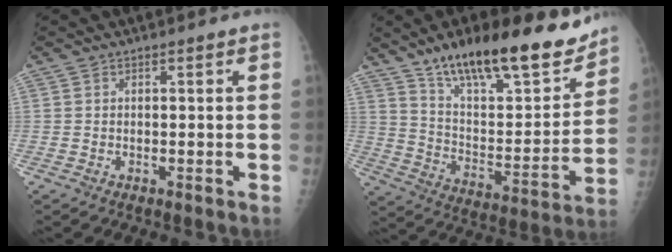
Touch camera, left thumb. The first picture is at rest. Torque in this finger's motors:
{"motor_torque": [0.39, 0.31, 1.42, -1.35, 0.15]}